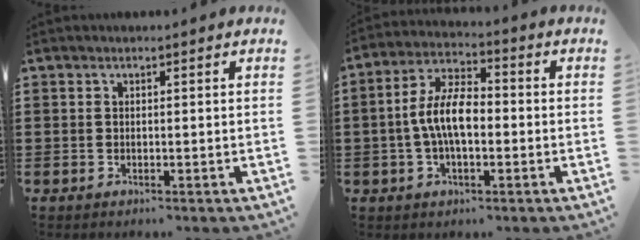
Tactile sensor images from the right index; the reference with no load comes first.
{"total": 8.1, "force": [-1.0, 3.7, 7.1], "torque": [-0.160, 0.001, -0.027]}